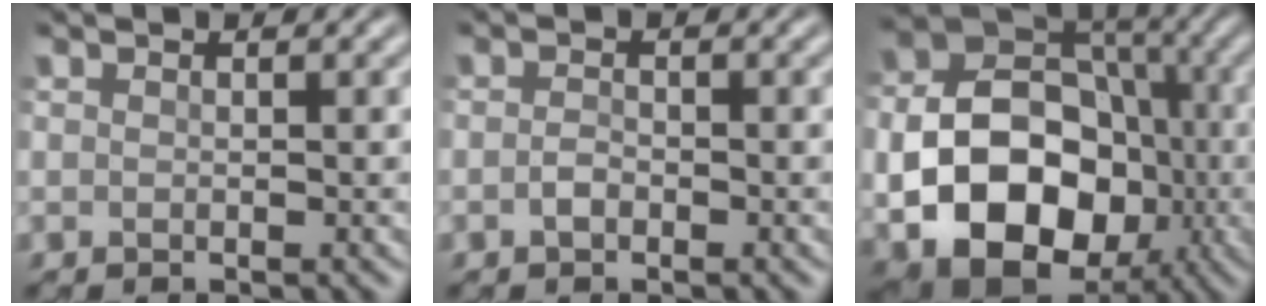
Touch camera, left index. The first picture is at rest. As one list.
[{"total": 1.0, "force": [-0.8, 0.3, 0.4], "torque": [-0.014, -0.002, -0.013]}, {"total": 13.7, "force": [-3.5, 10.2, 8.4], "torque": [-0.143, -0.026, -0.050]}]